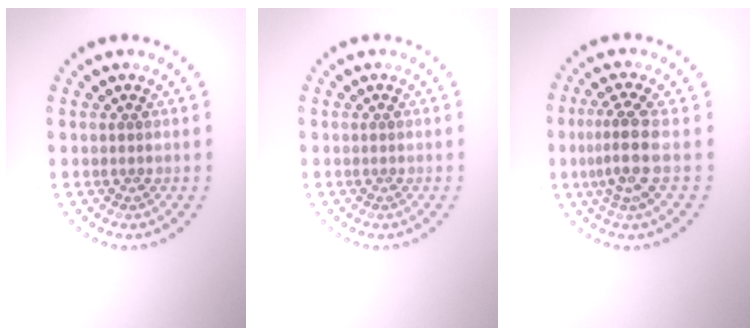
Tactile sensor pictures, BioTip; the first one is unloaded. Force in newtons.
{"total": 0.0}
{"total": 3.2, "press": 2.4, "slide": 2.1}